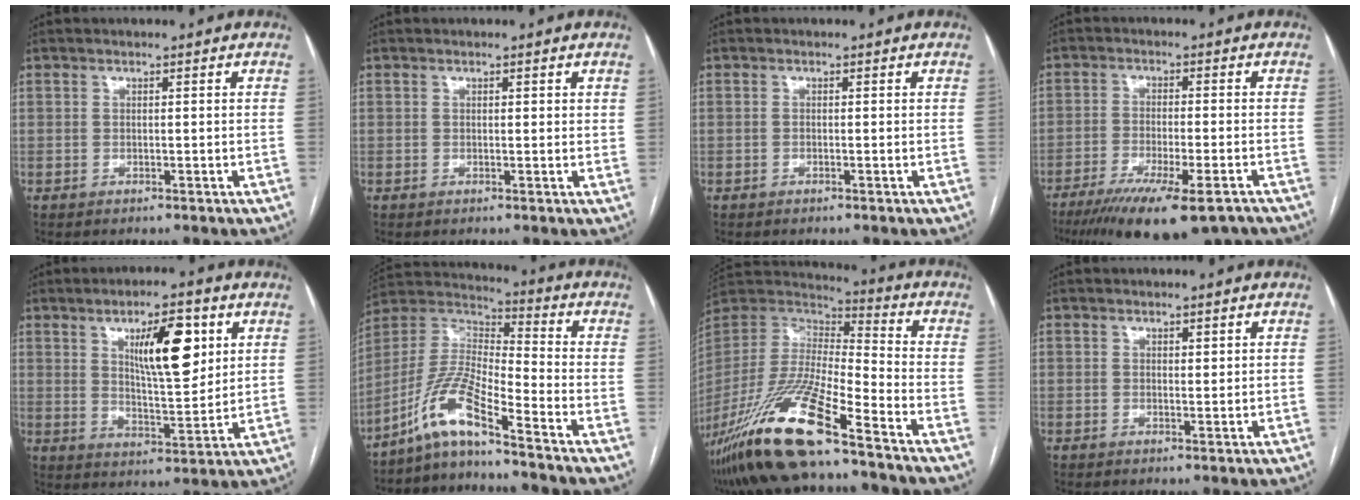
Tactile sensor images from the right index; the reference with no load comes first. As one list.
[{"total": 1.0, "force": [0.5, 0.4, 0.7], "torque": [-0.008, -0.001, 0.005]}, {"total": 0.0}, {"total": 16.9, "force": [-12.8, 3.0, 10.7], "torque": [-0.142, -0.032, -0.193]}, {"total": 11.2, "force": [4.4, 3.0, 9.9], "torque": [-0.161, 0.001, 0.076]}, {"total": 10.1, "force": [-7.6, 0.0, 6.7], "torque": [-0.150, 0.009, -0.149]}, {"total": 21.8, "force": [-14.9, 2.1, 15.8], "torque": [-0.355, -0.048, -0.285]}, {"total": 1.0, "force": [0.5, 0.4, 0.7], "torque": [-0.010, -0.002, 0.008]}]